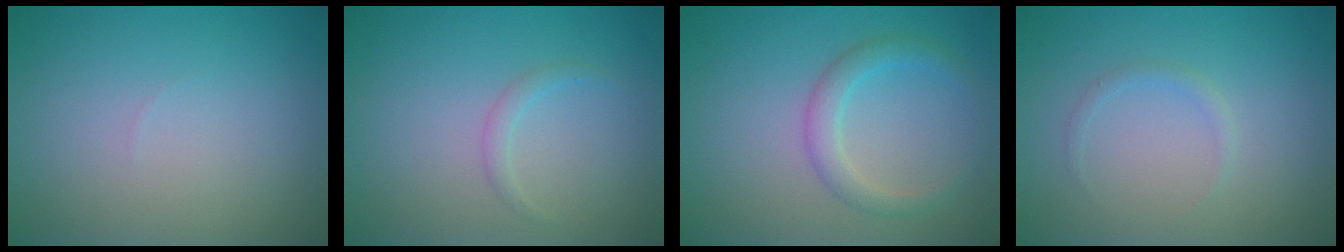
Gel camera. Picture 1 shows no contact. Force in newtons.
{"total": 1.0, "press": 1.0, "slide": 0.0}
{"total": 2.4, "press": 2.4, "slide": 0.2}
{"total": 0.8, "press": 0.8, "slide": 0.0}